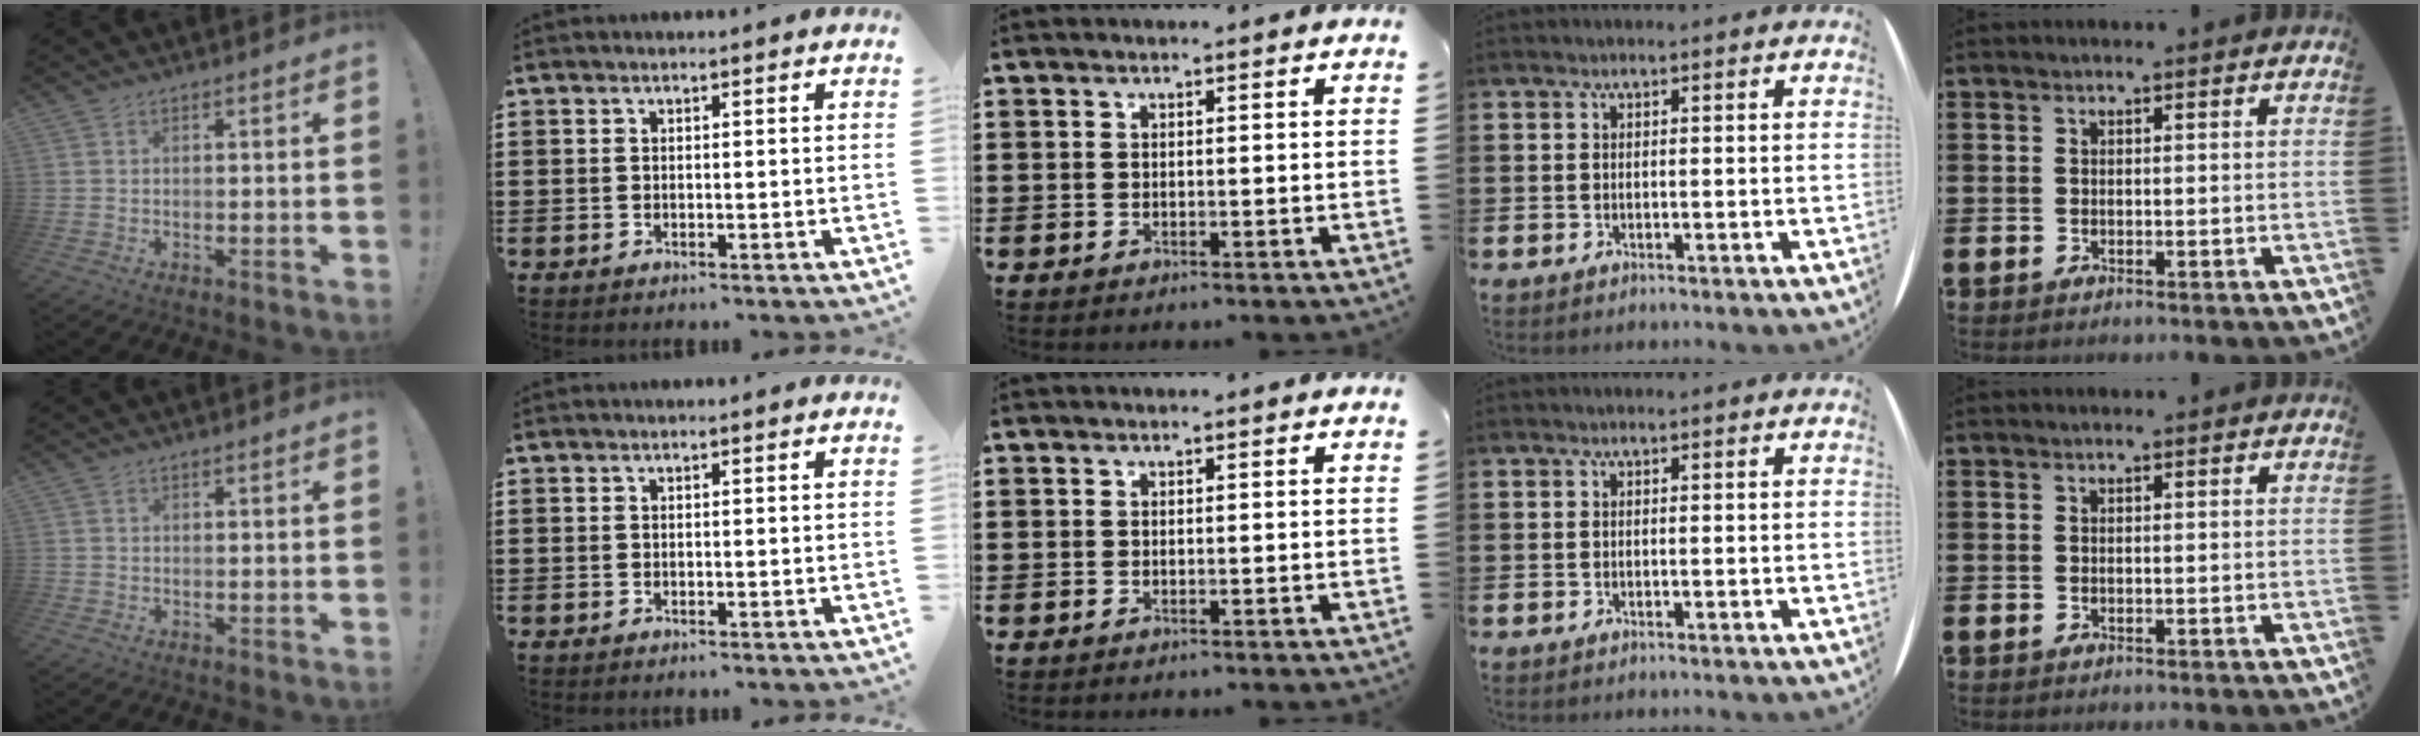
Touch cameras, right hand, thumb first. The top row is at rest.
{"thumb": {"total": 0.5, "force": [-0.3, 0.4, 0.1], "torque": [0.000, 0.001, -0.005]}}